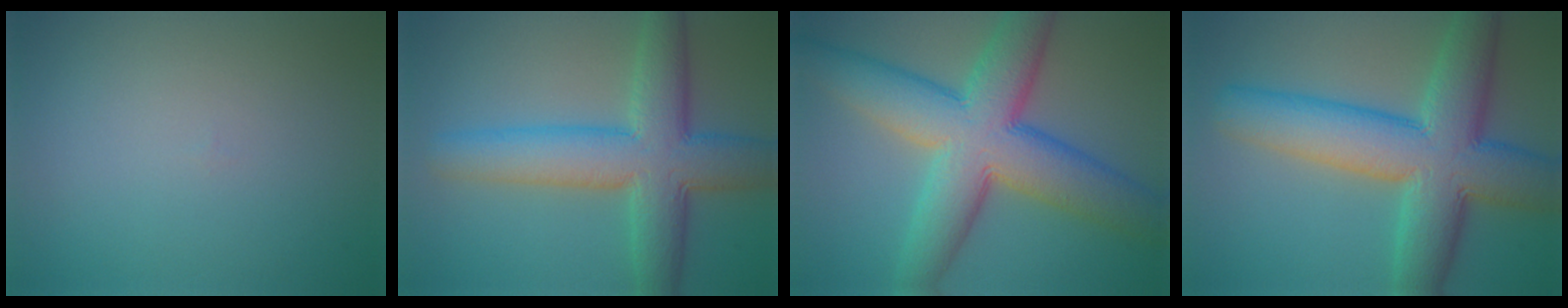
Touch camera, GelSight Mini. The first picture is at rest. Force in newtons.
{"total": 8.2, "press": 8.2, "slide": 0.3}
{"total": 10.9, "press": 10.9, "slide": 0.1}
{"total": 10.7, "press": 10.7, "slide": 0.3}